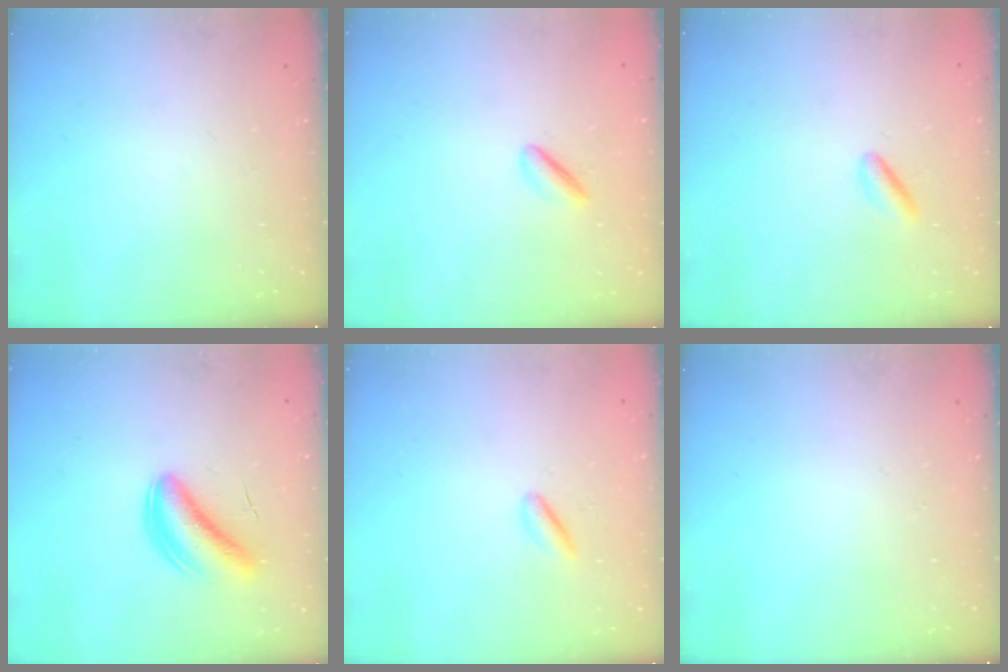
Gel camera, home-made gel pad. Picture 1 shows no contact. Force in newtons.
{"total": 1.8, "press": 1.7, "slide": 0.6}
{"total": 2.7, "press": 2.6, "slide": 0.7}
{"total": 6.4, "press": 6.1, "slide": 1.8}
{"total": 2.2, "press": 2.1, "slide": 0.7}
{"total": 0.0}